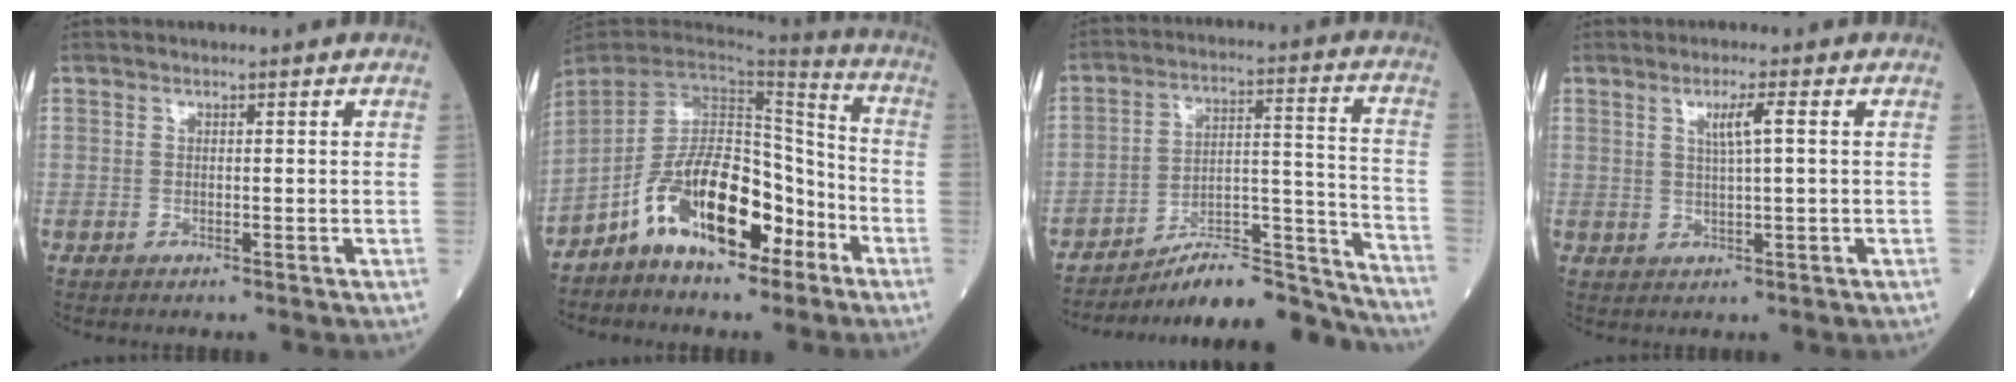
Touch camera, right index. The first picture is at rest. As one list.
[{"total": 13.8, "force": [-7.3, 5.8, 10.2], "torque": [-0.192, 0.015, -0.130]}, {"total": 16.5, "force": [-16.0, 0.7, 3.8], "torque": [-0.041, 0.050, -0.251]}, {"total": 3.2, "force": [1.0, -0.2, 3.0], "torque": [-0.056, 0.000, 0.017]}]